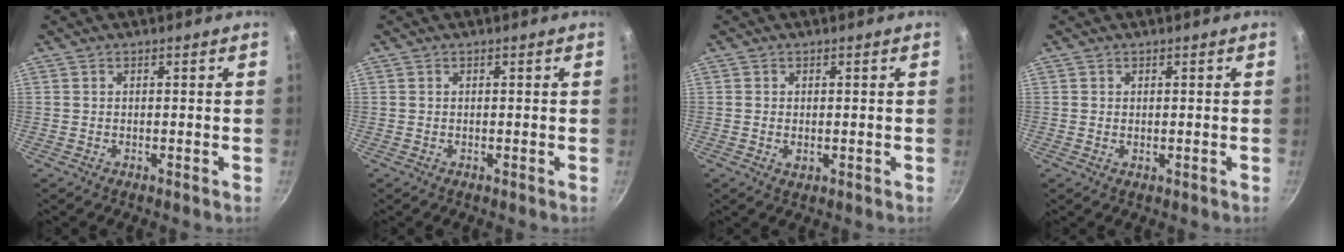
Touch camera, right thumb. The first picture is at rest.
{"total": 0.0}
{"total": 1.7, "force": [-0.1, 1.2, 1.2], "torque": [-0.020, -0.003, -0.001]}
{"total": 0.5, "force": [0.2, 0.4, 0.3], "torque": [-0.003, -0.003, 0.002]}